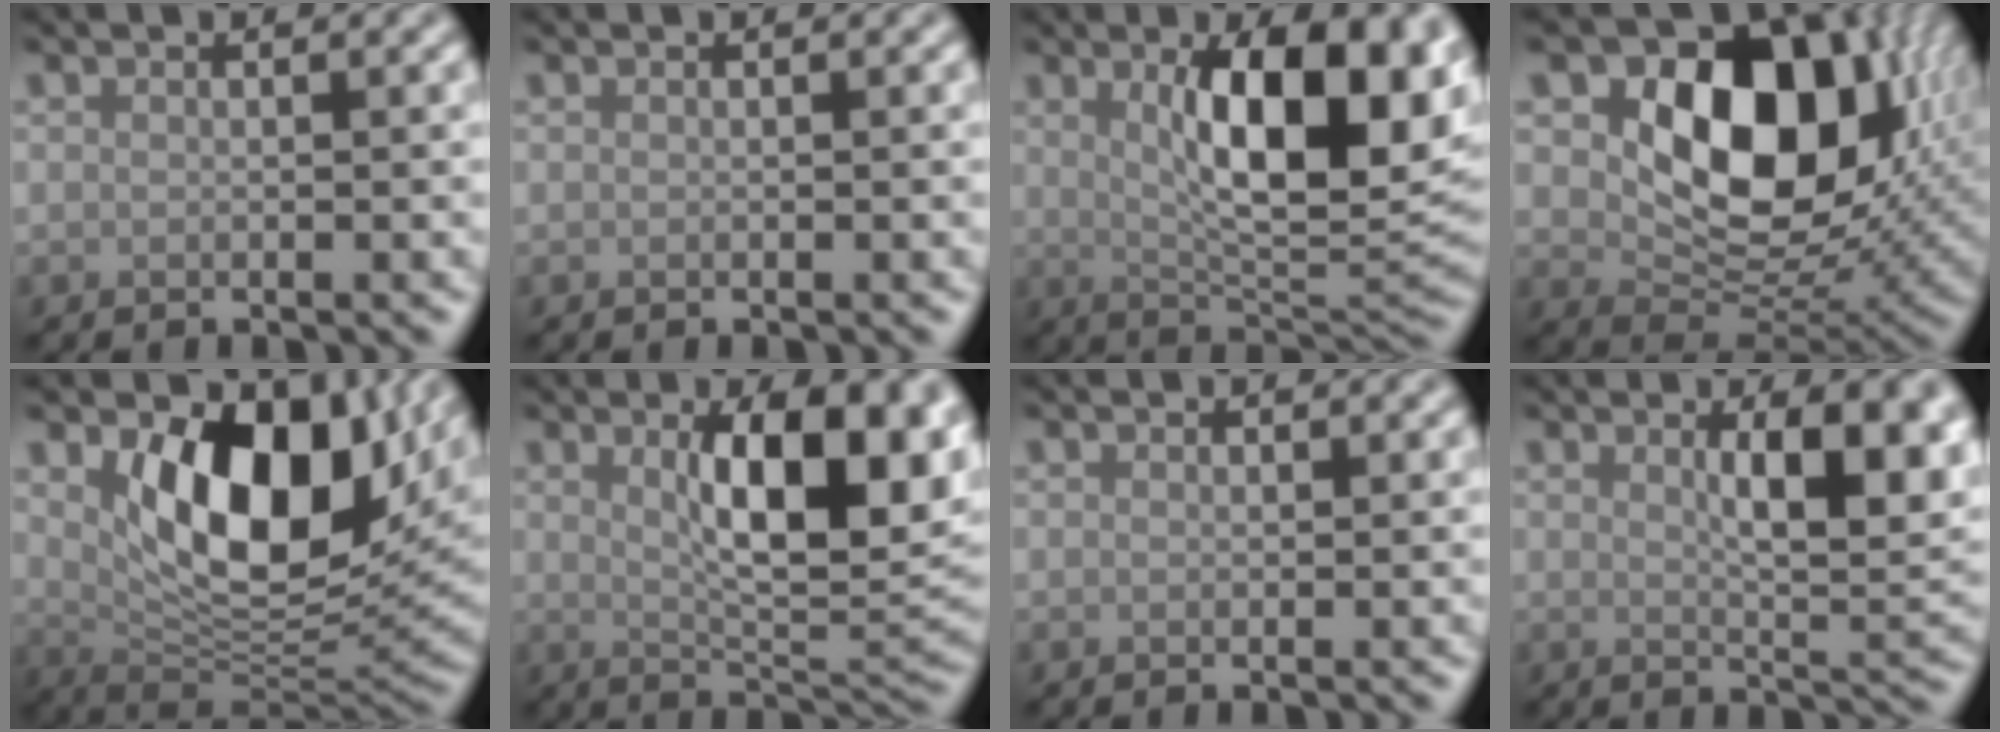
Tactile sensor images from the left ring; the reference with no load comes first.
{"total": 0.0}
{"total": 11.5, "force": [2.5, 4.2, 10.4], "torque": [-0.147, 0.001, 0.043]}
{"total": 13.5, "force": [3.4, 9.1, 9.4], "torque": [-0.128, -0.011, 0.060]}
{"total": 10.8, "force": [3.2, 6.0, 8.4], "torque": [-0.121, -0.025, 0.060]}
{"total": 10.3, "force": [2.4, 3.6, 9.3], "torque": [-0.131, 0.000, 0.041]}
{"total": 0.0}
{"total": 7.1, "force": [2.2, 2.2, 6.4], "torque": [-0.085, -0.004, 0.040]}